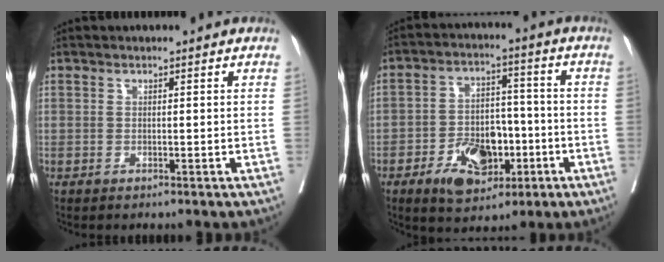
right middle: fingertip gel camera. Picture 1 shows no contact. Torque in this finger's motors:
{"motor_torque": [0.19, -0.12, 0.07, 0.02]}